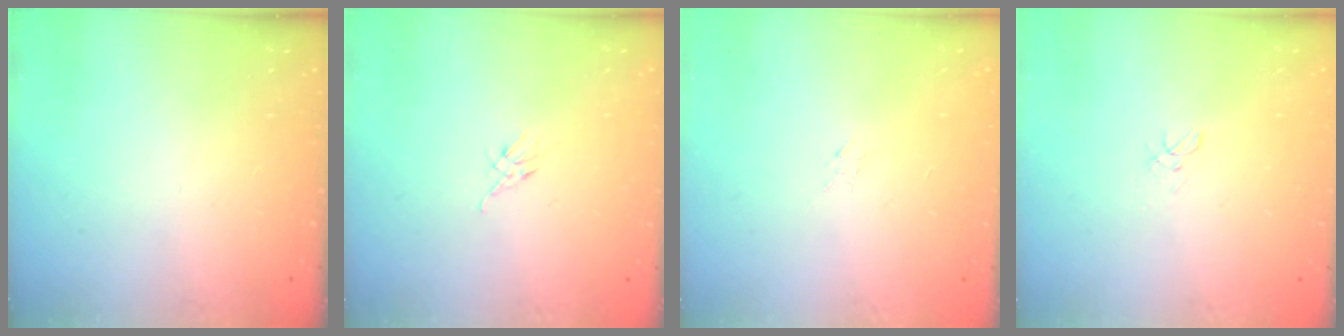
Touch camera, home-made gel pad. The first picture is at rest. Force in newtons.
{"total": 2.6, "press": 2.5, "slide": 0.7}
{"total": 1.3, "press": 1.3, "slide": 0.1}
{"total": 3.0, "press": 3.0, "slide": 0.2}